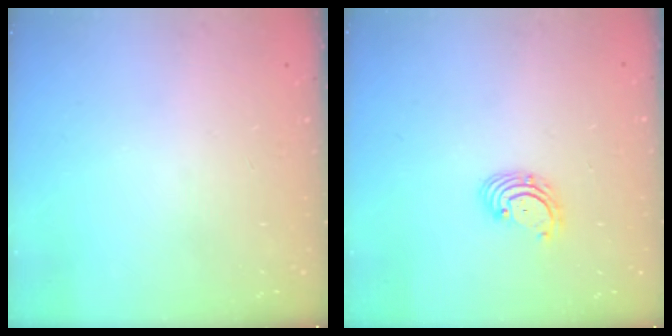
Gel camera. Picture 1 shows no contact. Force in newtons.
{"total": 2.9, "press": 2.9, "slide": 0.3}